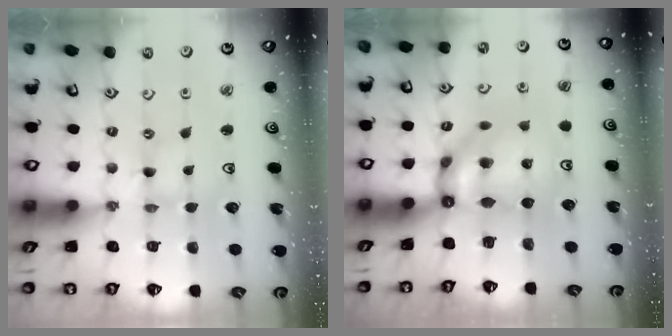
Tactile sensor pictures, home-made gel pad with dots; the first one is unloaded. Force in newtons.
{"total": 9.6, "press": 9.5, "slide": 1.1}